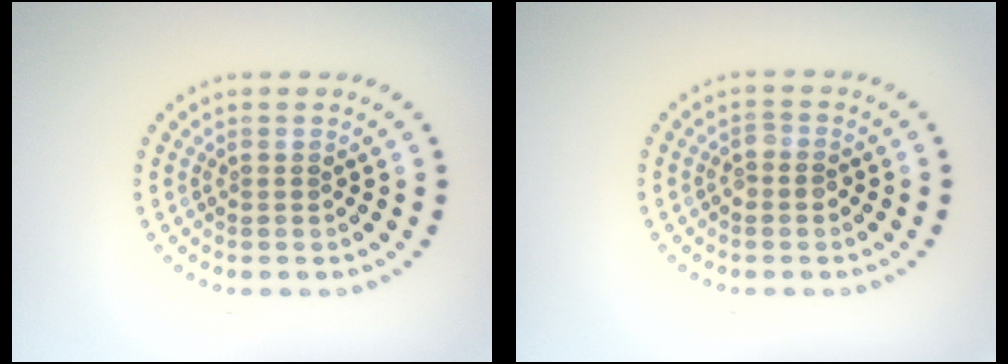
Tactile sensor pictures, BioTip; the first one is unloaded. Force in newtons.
{"total": 1.0, "press": 1.0, "slide": 0.4}